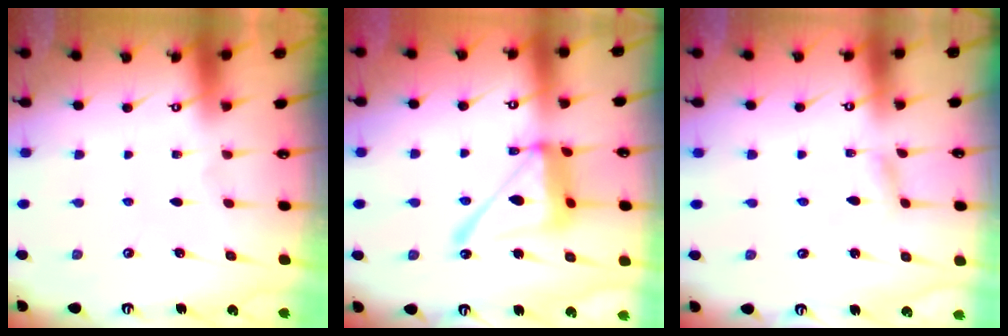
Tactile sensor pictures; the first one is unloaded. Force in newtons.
{"total": 16.5, "press": 16.5, "slide": 1.5}
{"total": 2.9, "press": 2.9, "slide": 0.1}